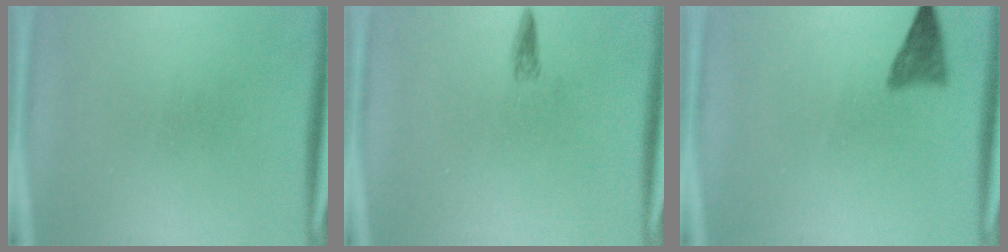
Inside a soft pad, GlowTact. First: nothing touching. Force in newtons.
{"total": 1.2}
{"total": 2.9}